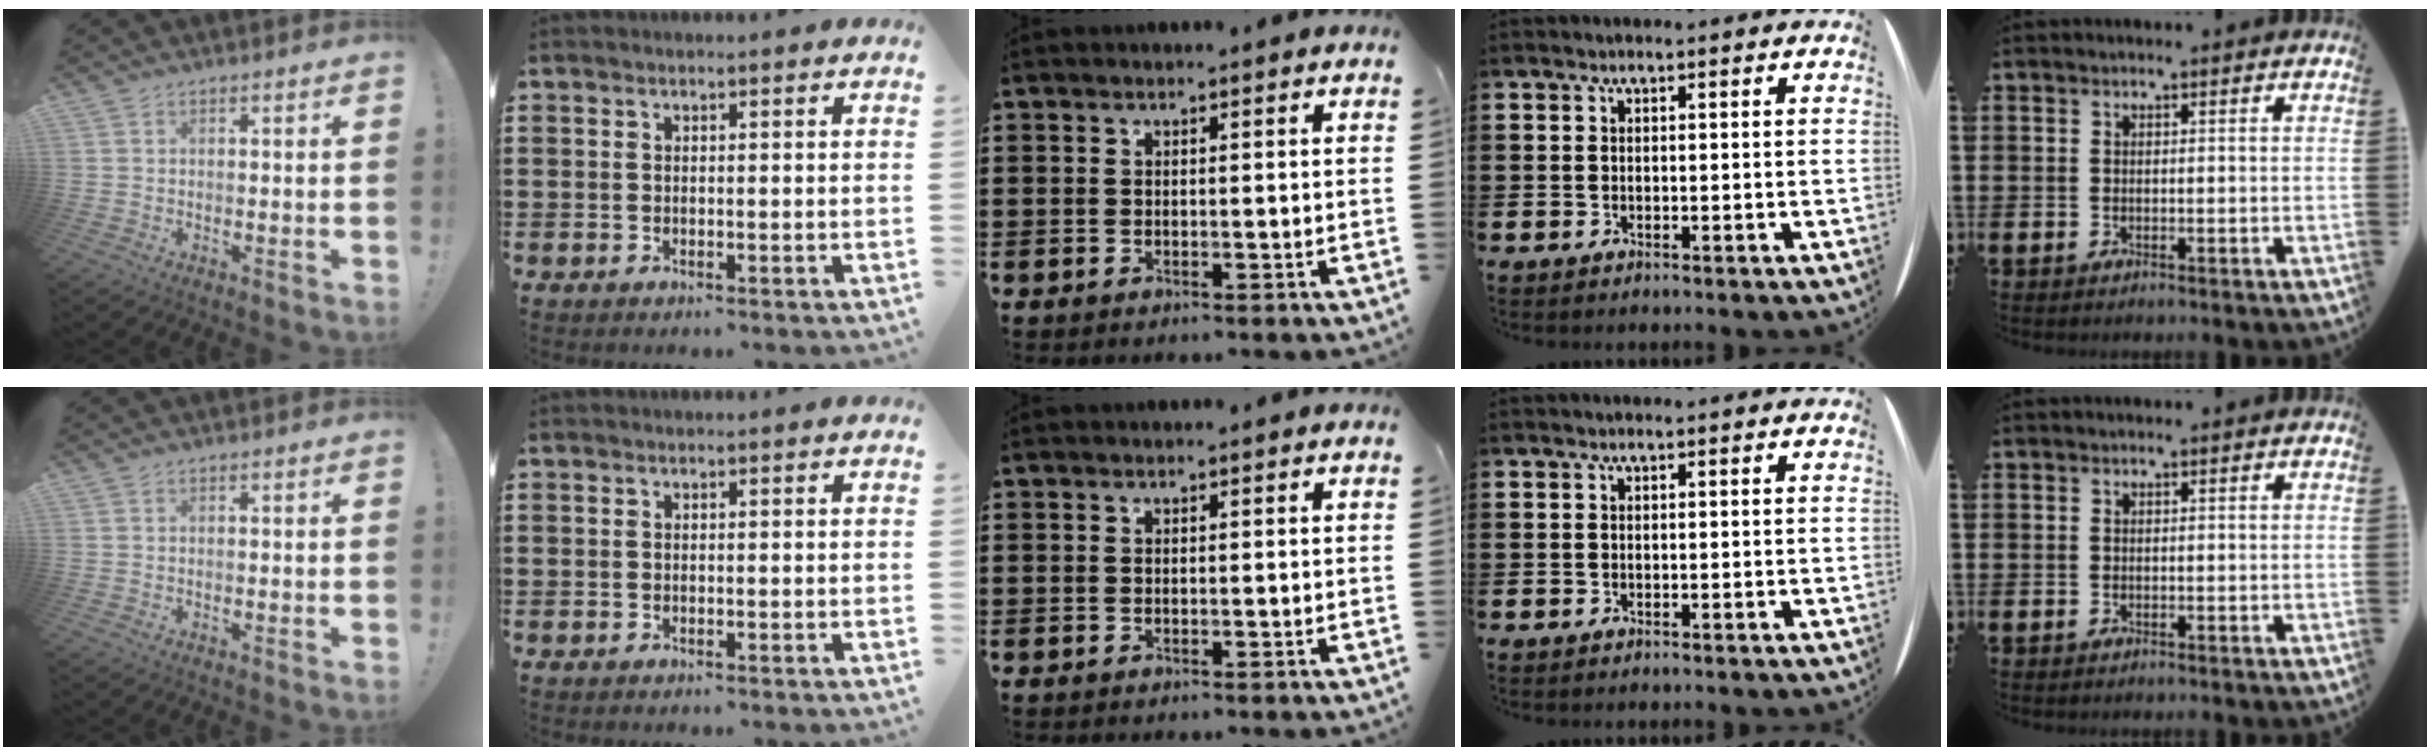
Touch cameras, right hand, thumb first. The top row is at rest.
{}